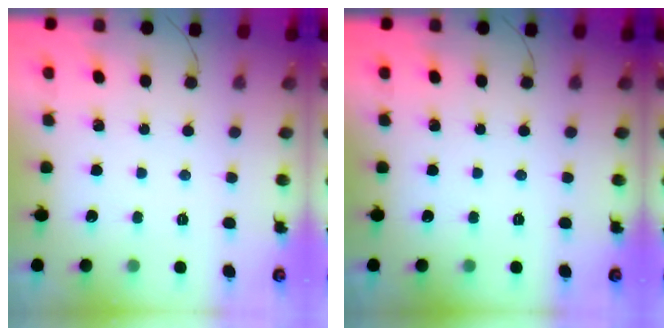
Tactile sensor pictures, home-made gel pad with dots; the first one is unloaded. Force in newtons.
{"total": 0.0}